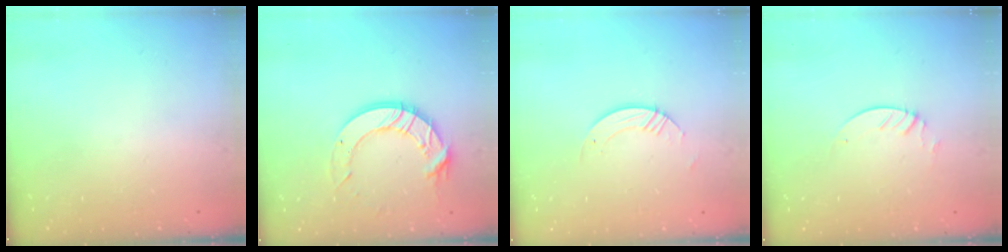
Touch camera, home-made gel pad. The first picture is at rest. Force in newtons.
{"total": 11.6, "press": 11.6, "slide": 1.2}
{"total": 3.2, "press": 3.2, "slide": 0.3}
{"total": 2.3, "press": 2.3, "slide": 0.2}